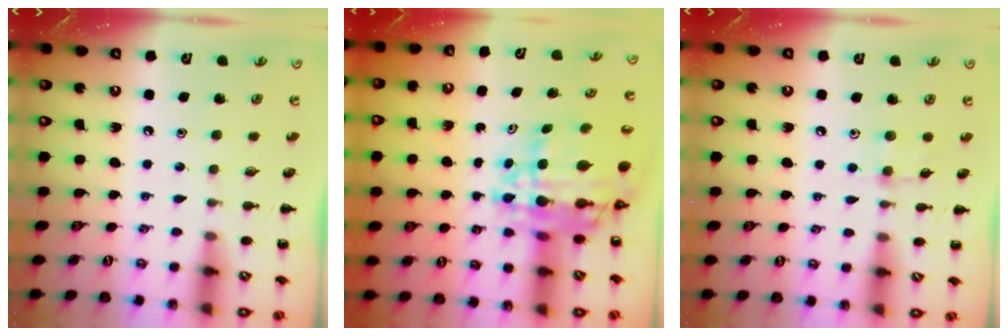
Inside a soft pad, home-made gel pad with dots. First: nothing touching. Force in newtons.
{"total": 12.0, "press": 11.4, "slide": 3.8}
{"total": 4.0, "press": 3.7, "slide": 1.4}